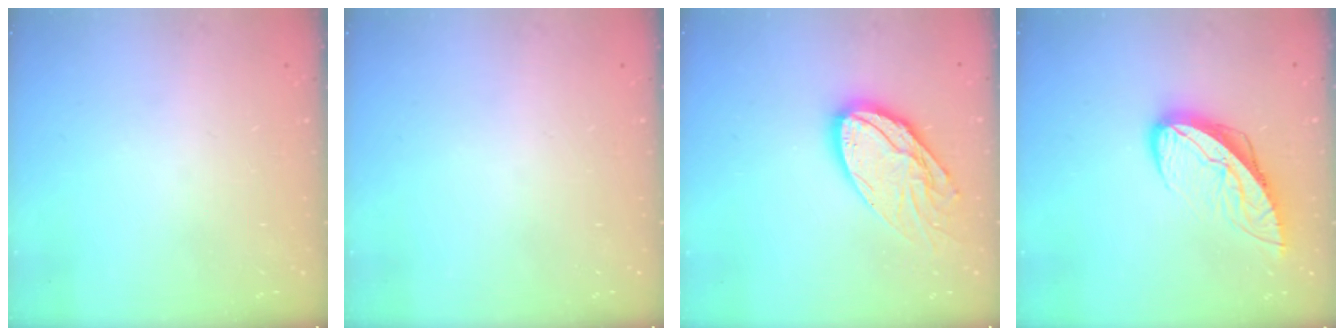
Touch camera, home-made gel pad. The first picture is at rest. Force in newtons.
{"total": 0.0}
{"total": 15.8, "press": 15.7, "slide": 1.4}
{"total": 9.1, "press": 9.0, "slide": 1.0}